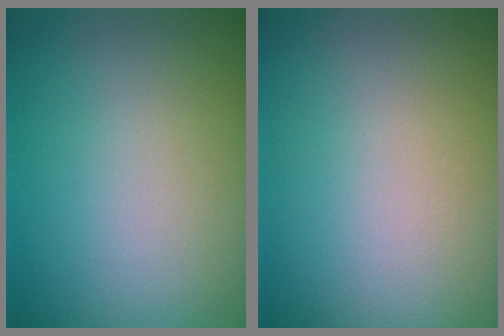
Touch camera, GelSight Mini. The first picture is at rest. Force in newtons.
{"total": 0.0}